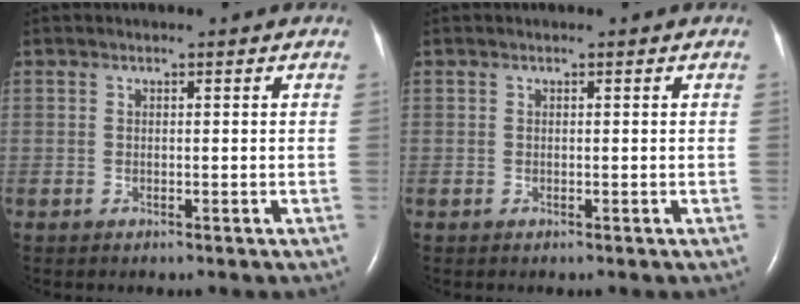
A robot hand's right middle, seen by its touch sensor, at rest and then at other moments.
{"total": 0.0}